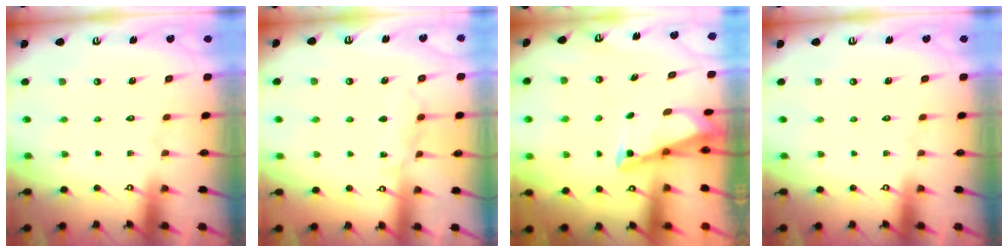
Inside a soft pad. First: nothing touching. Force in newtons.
{"total": 5.9, "press": 5.9, "slide": 0.3}
{"total": 2.8, "press": 2.8, "slide": 0.3}
{"total": 0.0}